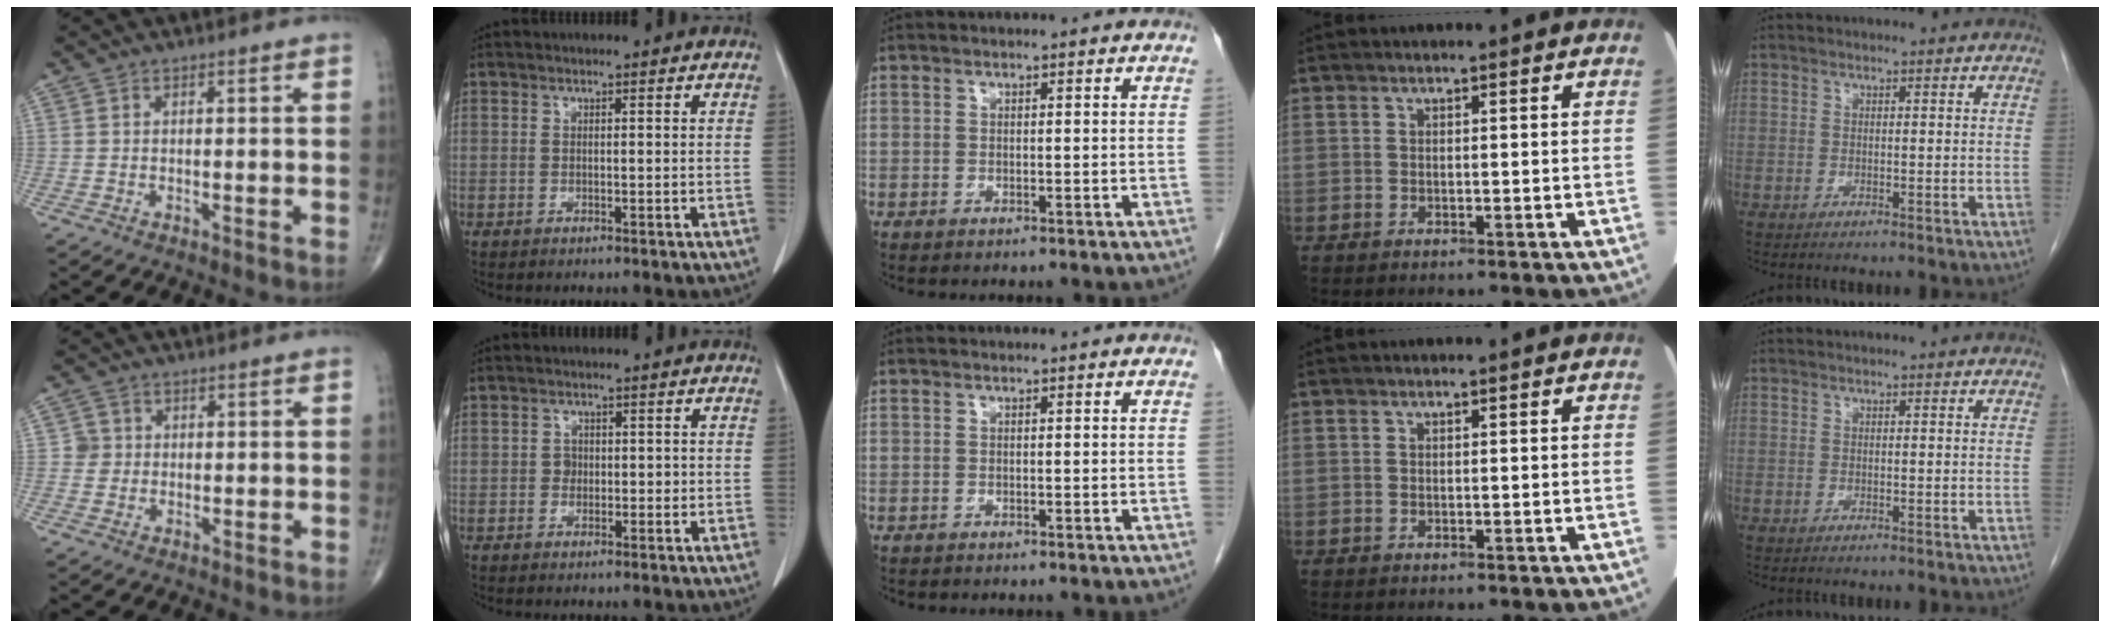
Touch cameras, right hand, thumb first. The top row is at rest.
{"thumb": {"total": 2.2, "force": [0.1, 2.2, 0.0], "torque": [0.016, 0.006, -0.002]}, "index": {"total": 1.6, "force": [-0.1, 1.4, 0.7], "torque": [-0.003, 0.008, 0.000]}}